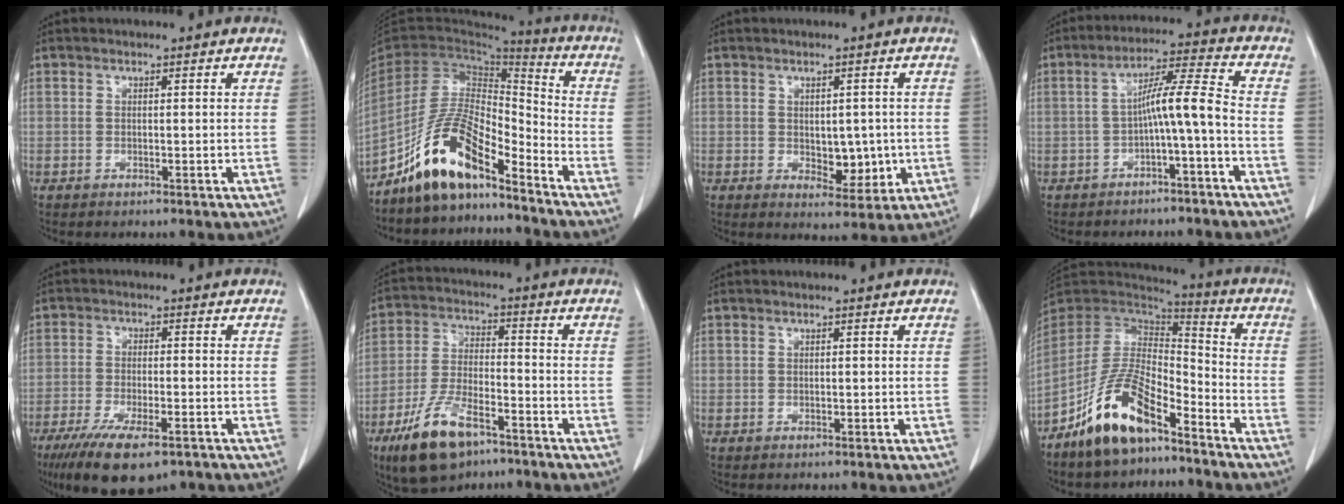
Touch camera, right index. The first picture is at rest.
{"total": 12.2, "force": [-9.2, 3.4, 7.3], "torque": [-0.148, 0.022, -0.173]}
{"total": 5.3, "force": [-0.5, 3.1, 4.3], "torque": [-0.048, -0.002, 0.004]}
{"total": 7.3, "force": [-2.2, -0.4, 7.0], "torque": [-0.116, 0.028, -0.036]}
{"total": 11.8, "force": [-7.8, 3.1, 8.2], "torque": [-0.136, -0.024, -0.124]}
{"total": 12.0, "force": [-7.5, 4.5, 8.2], "torque": [-0.174, -0.010, -0.137]}
{"total": 0.0}
{"total": 13.4, "force": [-8.8, 4.6, 9.0], "torque": [-0.183, 0.011, -0.168]}